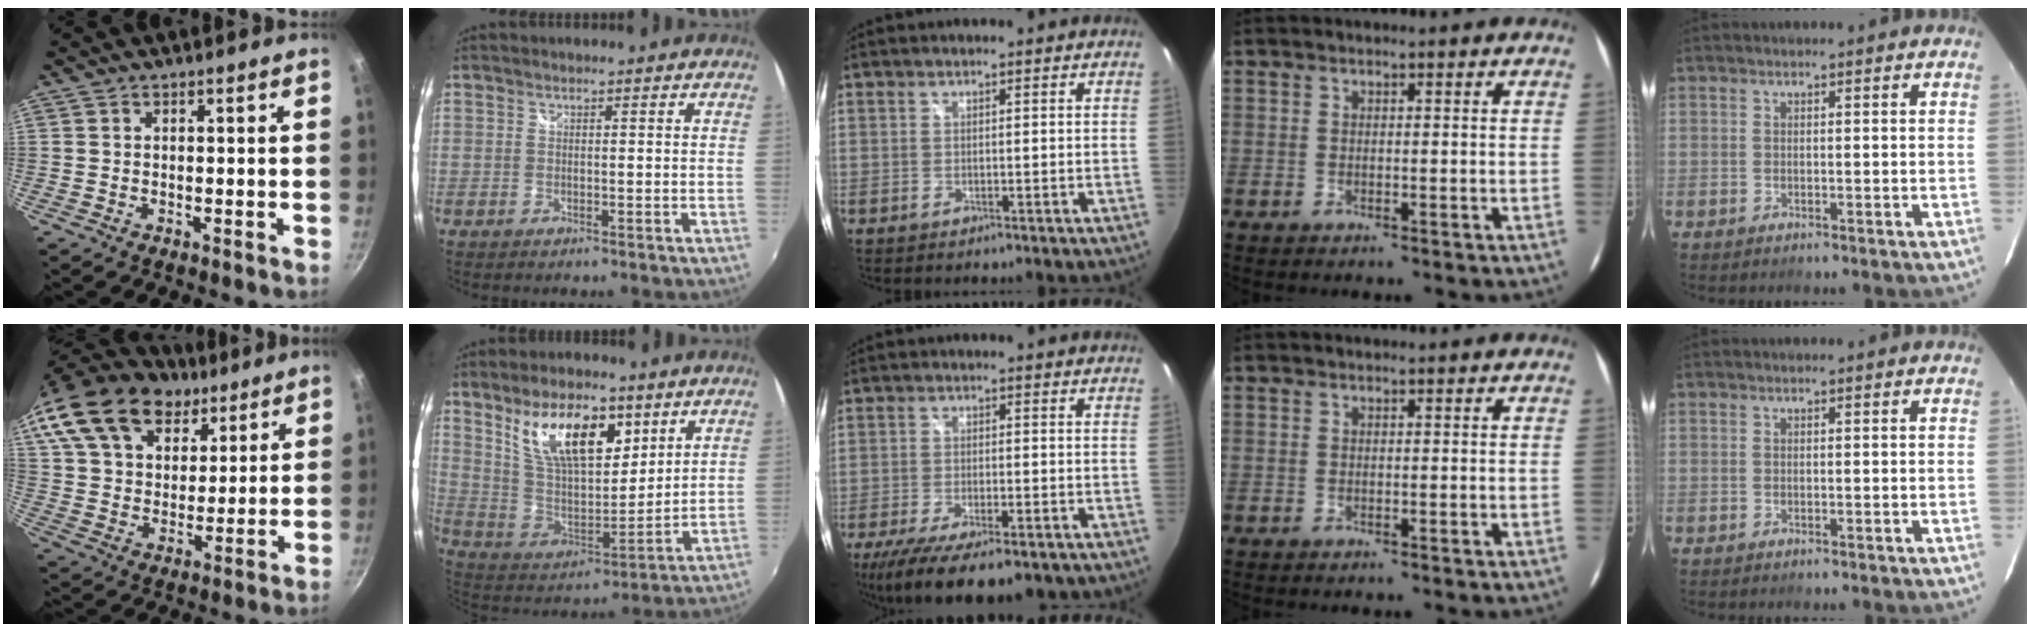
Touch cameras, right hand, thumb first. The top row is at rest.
{"thumb": {"total": 25.6, "force": [16.1, 15.7, 12.3], "torque": [-0.246, 0.003, 0.288]}, "index": {"total": 17.4, "force": [9.2, 7.9, 12.4], "torque": [-0.221, 0.001, 0.177]}, "middle": {"total": 15.0, "force": [-10.3, 5.1, 9.6], "torque": [-0.196, -0.052, -0.156]}}